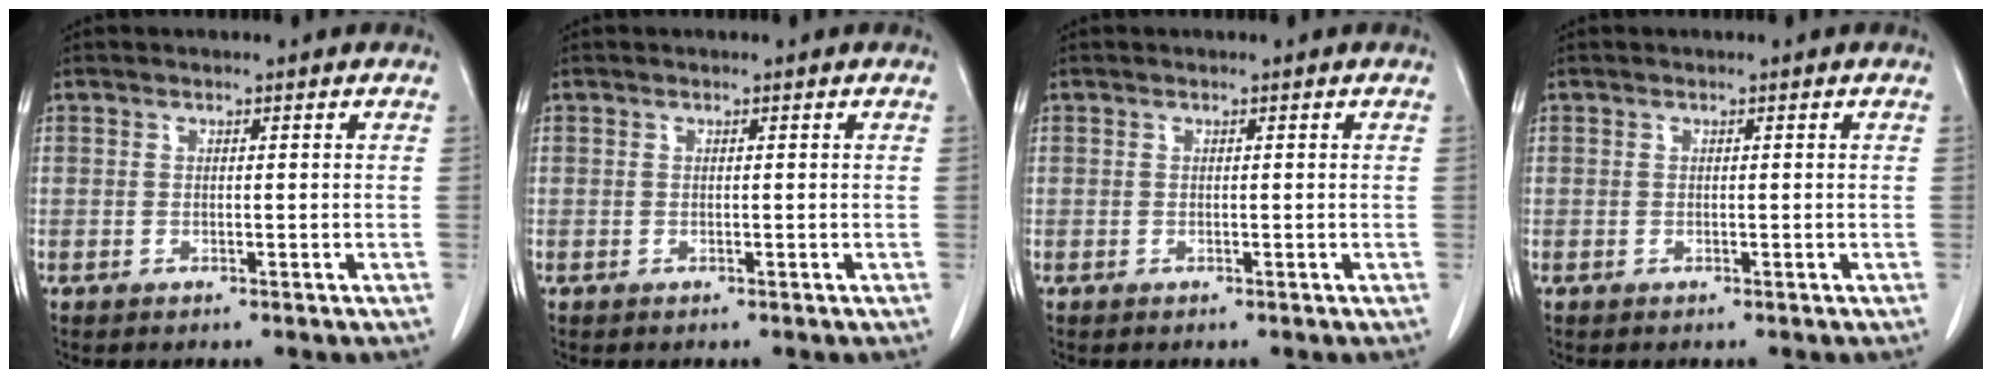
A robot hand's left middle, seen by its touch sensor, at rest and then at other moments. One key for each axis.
{"total": 0.0}
{"total": 0.0}
{"total": 0.0}